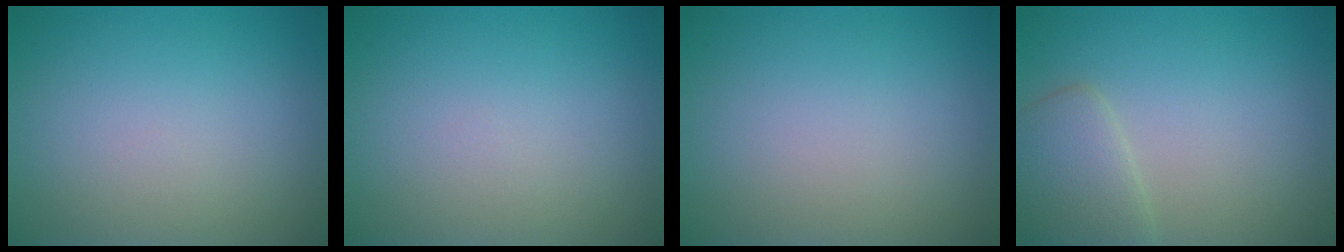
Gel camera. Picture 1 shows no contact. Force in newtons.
{"total": 0.0}
{"total": 0.0}
{"total": 2.9, "press": 2.9, "slide": 0.2}